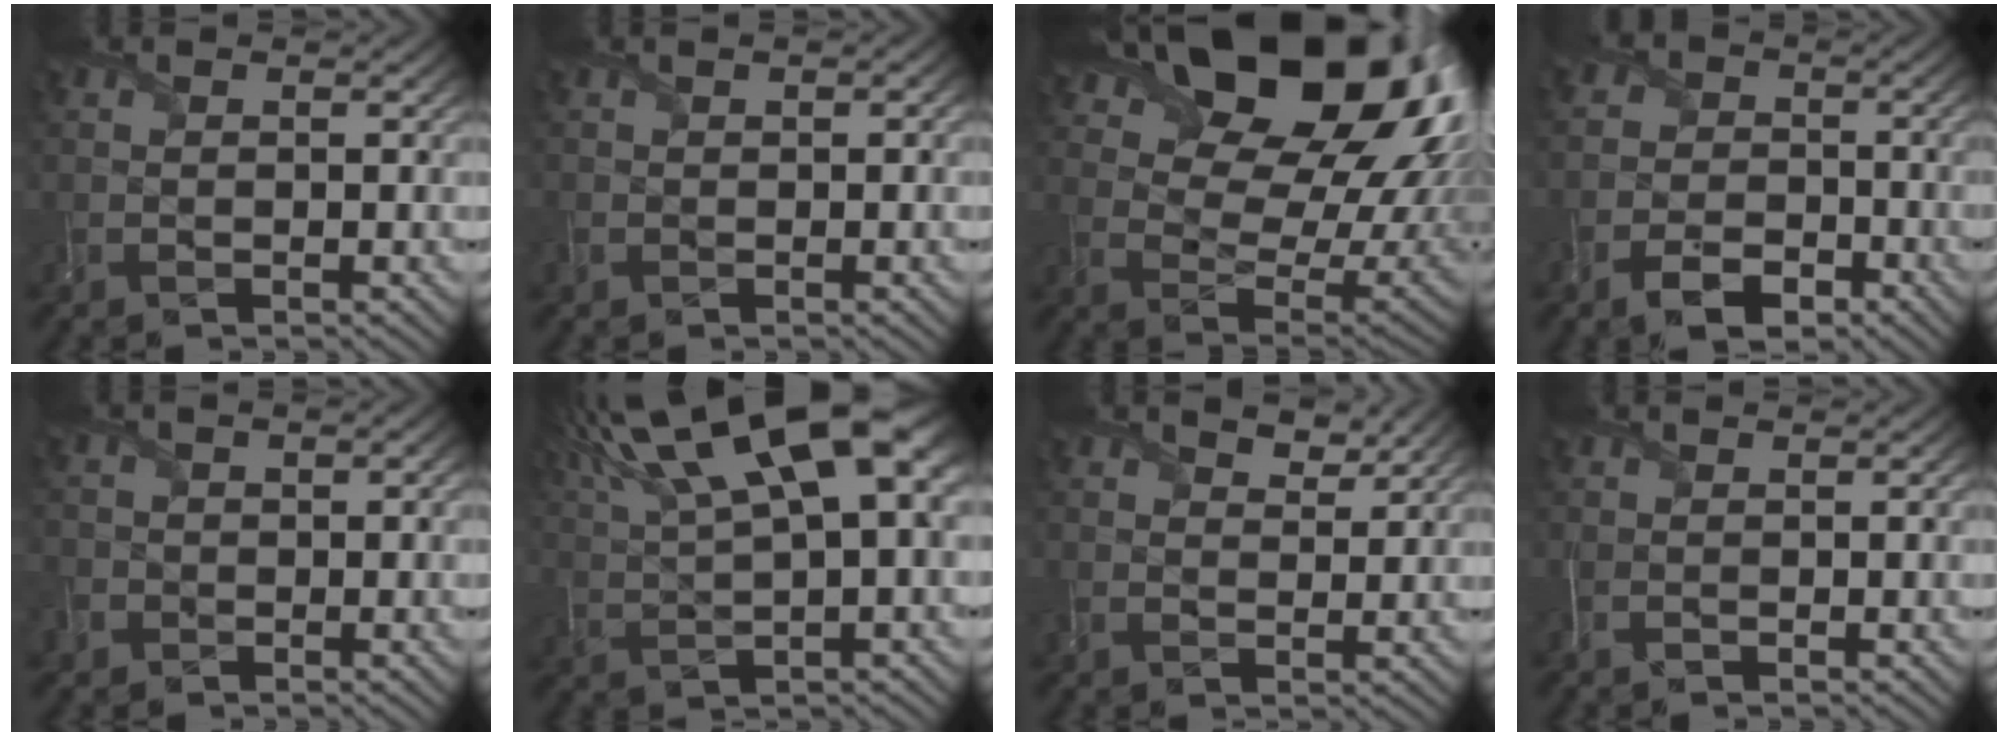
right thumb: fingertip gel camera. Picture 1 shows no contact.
{"total": 1.8, "force": [-0.3, 1.4, 1.1], "torque": [-0.028, -0.004, -0.005]}
{"total": 22.0, "force": [12.0, 12.7, 13.3], "torque": [-0.215, 0.034, 0.202]}
{"total": 6.1, "force": [-3.3, 4.2, 2.9], "torque": [-0.056, -0.011, -0.066]}
{"total": 3.7, "force": [-1.7, 3.2, 0.8], "torque": [-0.023, -0.003, -0.041]}
{"total": 16.3, "force": [7.8, 5.4, 13.2], "torque": [-0.273, 0.026, 0.136]}
{"total": 3.7, "force": [2.4, 2.0, 1.9], "torque": [-0.044, -0.003, 0.043]}
{"total": 0.8, "force": [-0.1, 0.5, 0.6], "torque": [-0.018, -0.001, -0.003]}